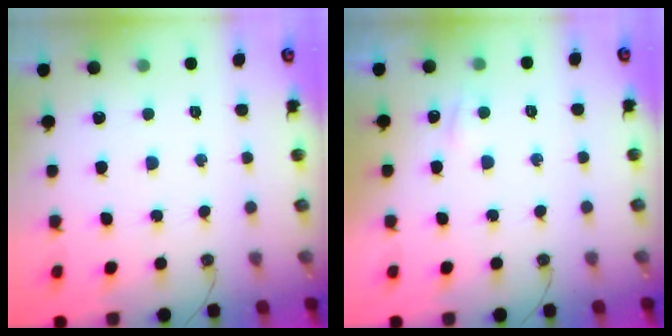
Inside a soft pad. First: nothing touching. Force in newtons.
{"total": 3.5, "press": 3.4, "slide": 0.7}